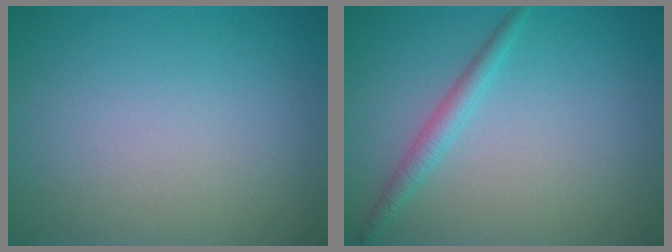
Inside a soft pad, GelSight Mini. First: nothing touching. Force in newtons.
{"total": 1.9, "press": 1.9, "slide": 0.1}